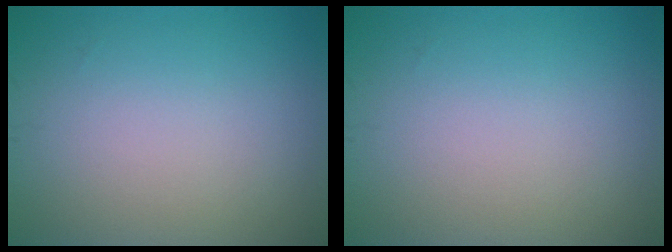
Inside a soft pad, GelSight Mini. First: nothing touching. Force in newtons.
{"total": 0.0}